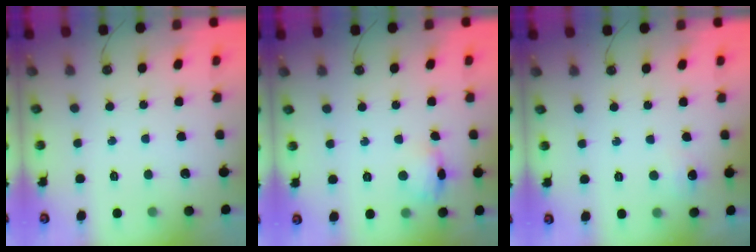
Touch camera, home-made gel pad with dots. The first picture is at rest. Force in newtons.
{"total": 6.1, "press": 6.0, "slide": 1.2}
{"total": 3.7, "press": 3.7, "slide": 0.6}